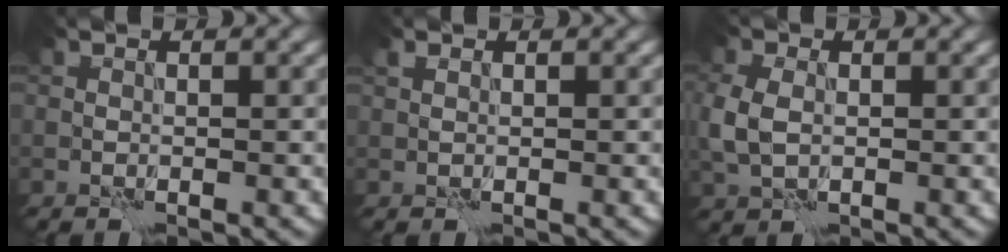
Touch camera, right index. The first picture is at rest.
{"total": 0.9, "force": [0.5, 0.6, 0.4], "torque": [-0.008, 0.001, 0.010]}
{"total": 3.3, "force": [0.0, 2.4, 2.2], "torque": [-0.065, -0.004, -0.001]}